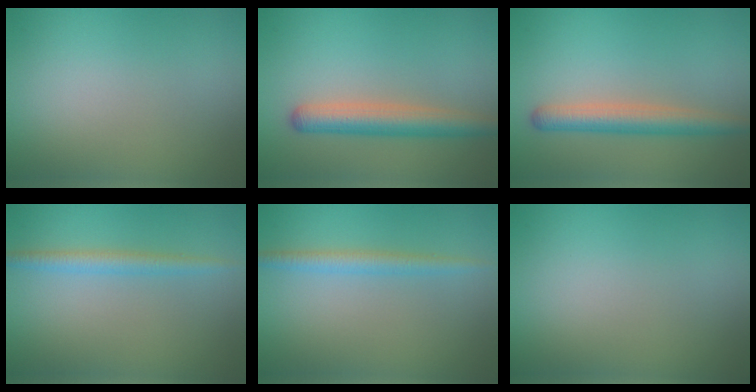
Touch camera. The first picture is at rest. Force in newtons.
{"total": 4.1, "press": 4.1, "slide": 0.1}
{"total": 3.6, "press": 3.6, "slide": 0.2}
{"total": 2.1, "press": 2.1, "slide": 0.2}
{"total": 2.1, "press": 2.1, "slide": 0.2}
{"total": 0.0}